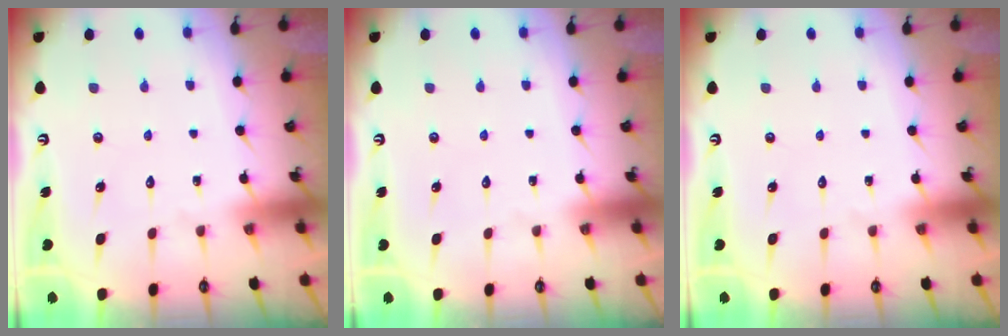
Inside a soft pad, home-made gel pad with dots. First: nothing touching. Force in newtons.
{"total": 0.0}
{"total": 0.0}